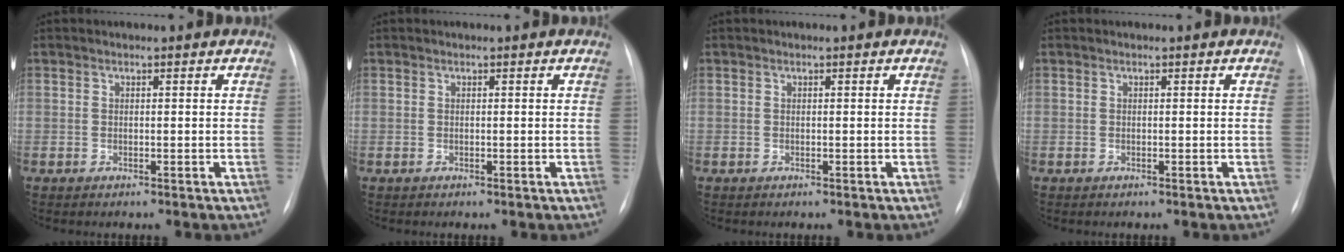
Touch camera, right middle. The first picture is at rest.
{"total": 0.0}
{"total": 0.0}
{"total": 0.0}